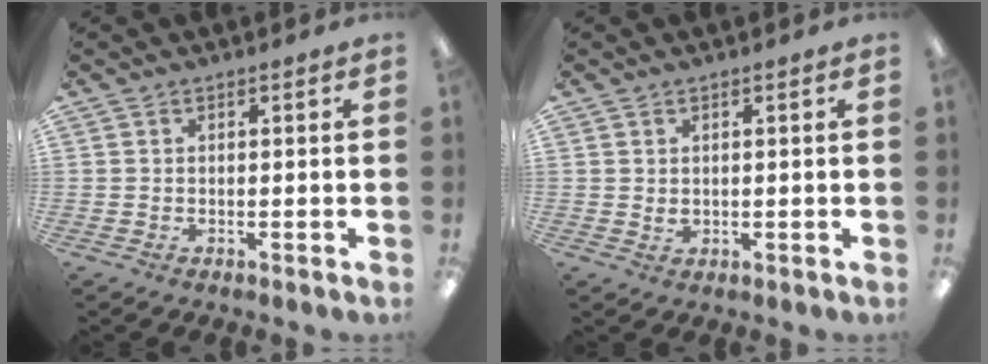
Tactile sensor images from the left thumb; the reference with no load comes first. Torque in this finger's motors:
{"motor_torque": [-0.11, 0.08, 0.02, -0.03, -0.01]}